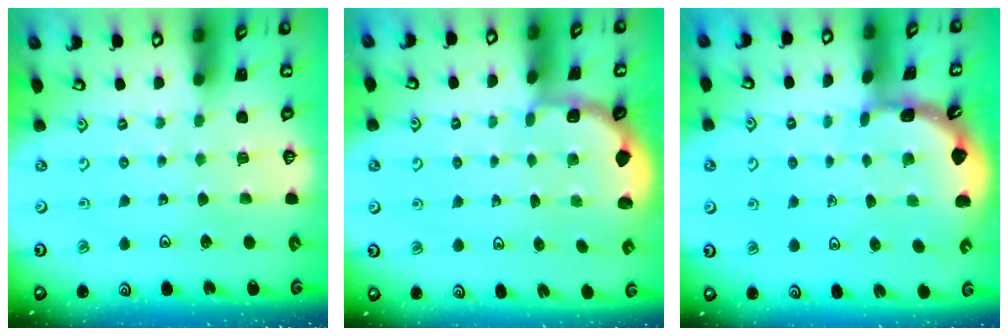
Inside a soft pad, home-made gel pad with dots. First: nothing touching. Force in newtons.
{"total": 1.9, "press": 1.8, "slide": 0.7}
{"total": 1.7, "press": 1.7, "slide": 0.1}